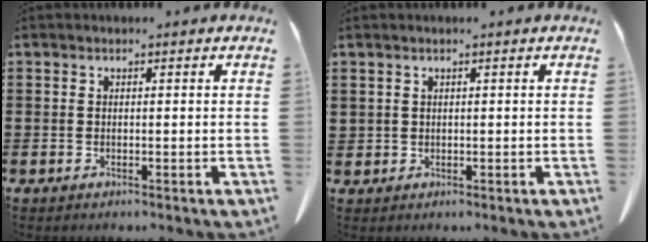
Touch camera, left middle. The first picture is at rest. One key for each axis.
{"total": 0.8, "fx": 0.6, "fy": 0.5, "fz": 0.2, "tx": -0.007, "ty": 0.000, "tz": 0.012}